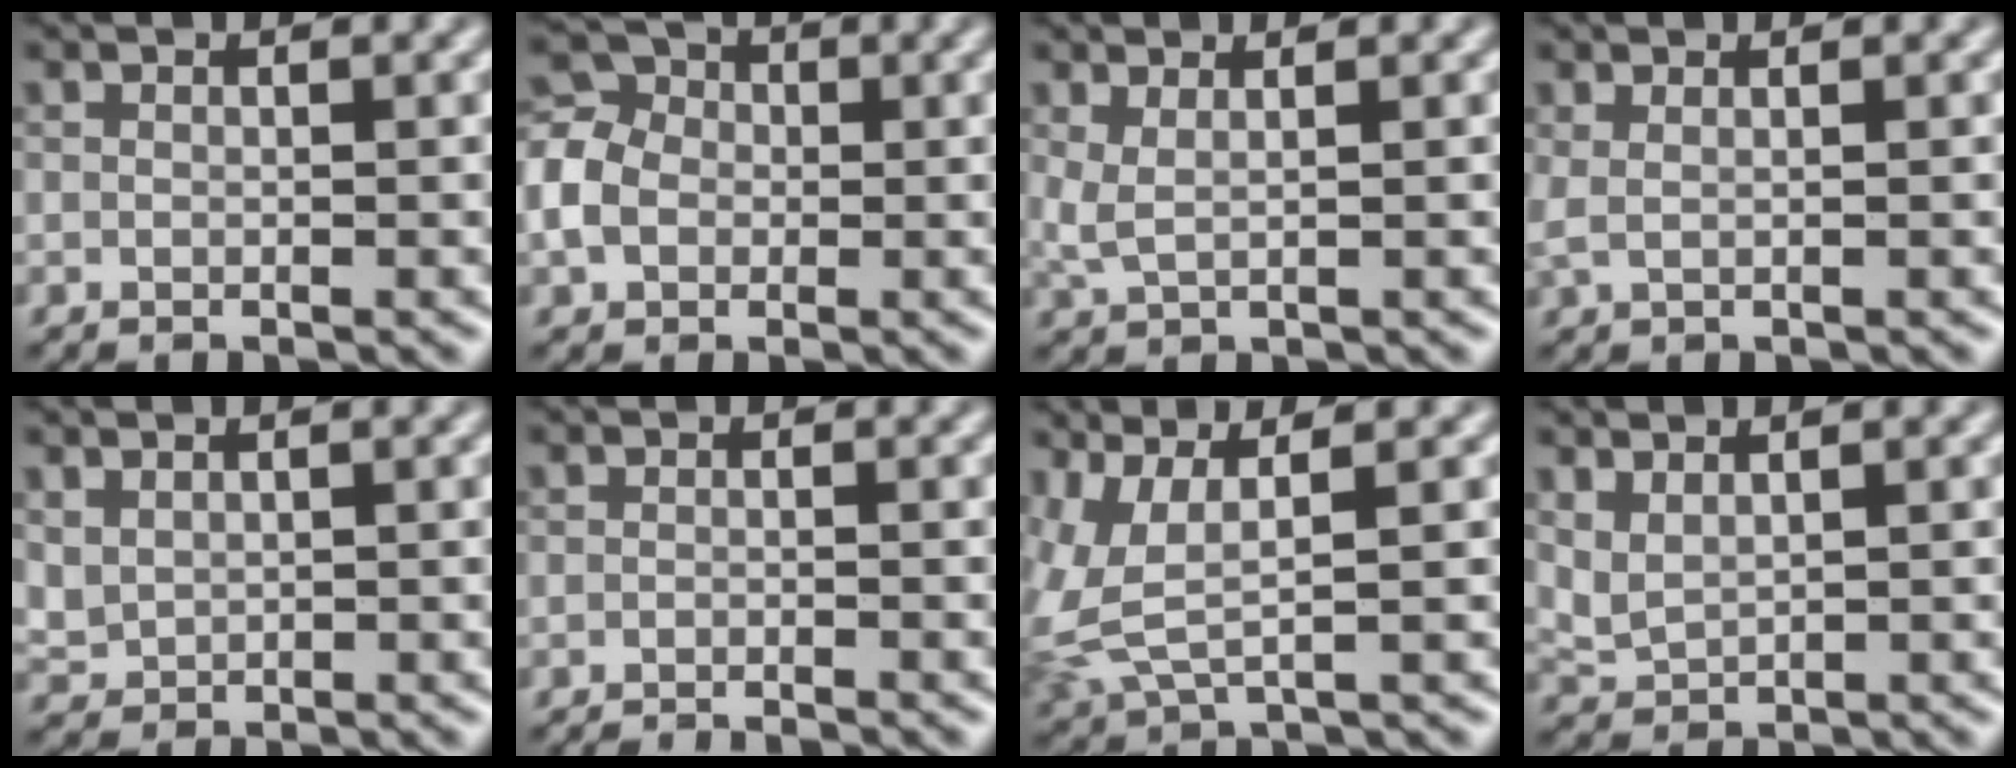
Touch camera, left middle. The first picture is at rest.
{"total": 4.5, "force": [-0.7, 3.7, 2.4], "torque": [-0.058, 0.007, -0.023]}
{"total": 1.7, "force": [0.9, 0.6, 1.3], "torque": [-0.025, -0.003, 0.016]}
{"total": 1.4, "force": [0.7, 0.6, 1.1], "torque": [-0.018, -0.001, 0.005]}
{"total": 1.3, "force": [0.9, 0.9, 0.4], "torque": [-0.012, -0.002, 0.024]}
{"total": 2.6, "force": [-2.4, 0.3, 0.9], "torque": [-0.011, -0.008, -0.042]}
{"total": 4.7, "force": [1.5, 1.8, 4.1], "torque": [-0.122, -0.003, 0.037]}
{"total": 1.8, "force": [1.4, 0.6, 0.9], "torque": [-0.026, 0.000, 0.035]}